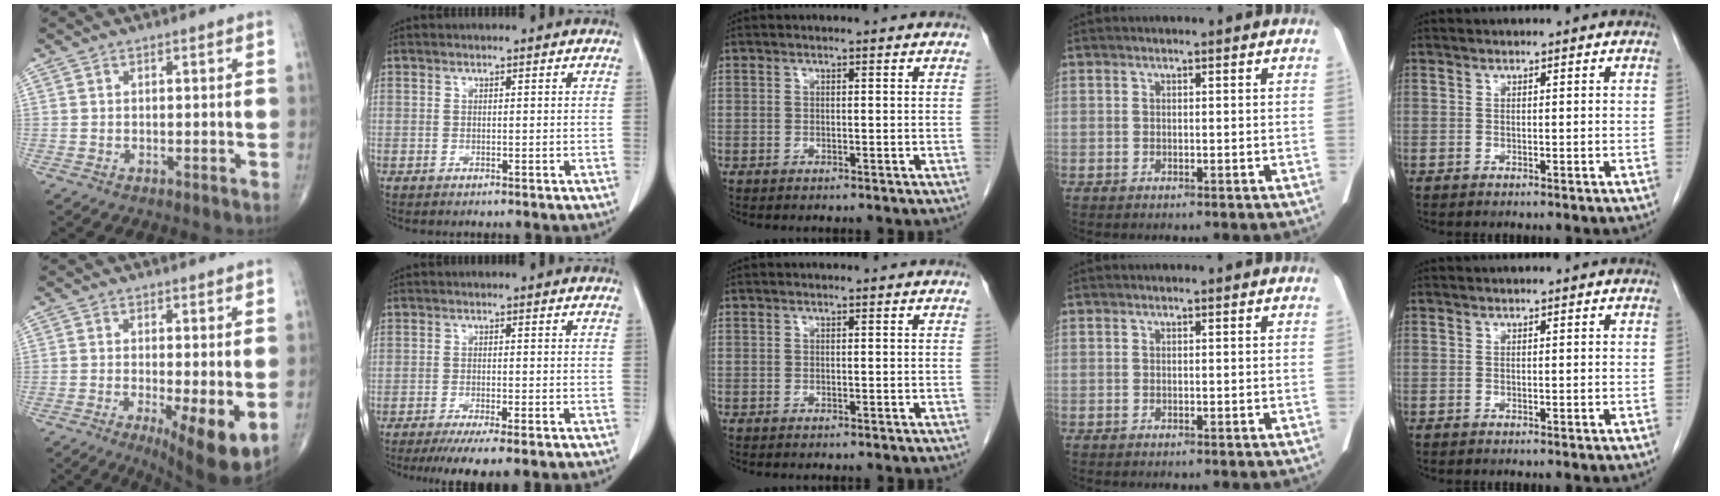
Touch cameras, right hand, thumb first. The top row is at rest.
{"thumb": {"total": 10.6, "force": [-2.4, 2.9, 9.9], "torque": [-0.146, -0.026, -0.032]}, "index": {"total": 8.2, "force": [-6.1, 0.5, 5.4], "torque": [-0.066, -0.016, -0.092]}}